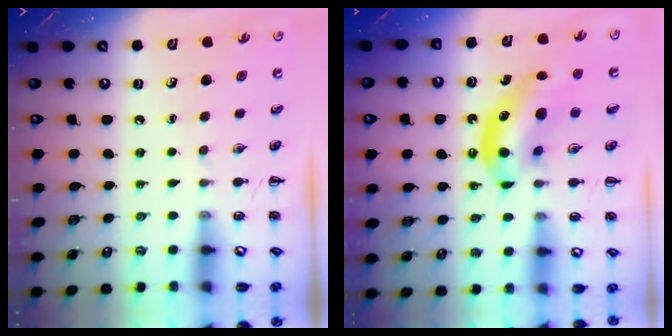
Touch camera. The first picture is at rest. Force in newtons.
{"total": 11.3, "press": 11.0, "slide": 2.8}